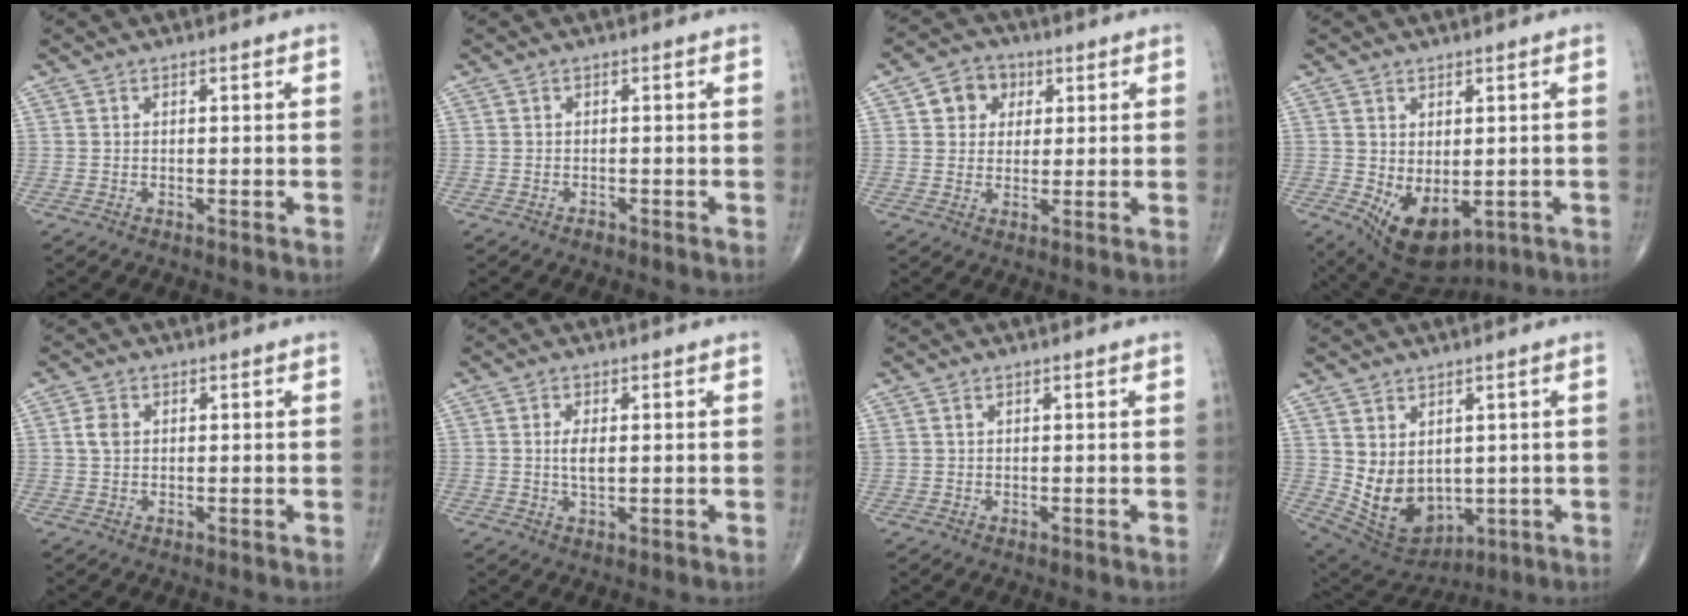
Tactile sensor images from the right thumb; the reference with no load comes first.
{"total": 0.6, "force": [-0.4, 0.3, 0.2], "torque": [0.002, 0.001, -0.009]}
{"total": 6.3, "force": [2.1, 5.3, 2.6], "torque": [-0.007, 0.000, 0.030]}
{"total": 9.4, "force": [-1.9, 5.6, 7.3], "torque": [-0.101, -0.005, -0.003]}
{"total": 2.6, "force": [0.6, 1.9, 1.7], "torque": [-0.032, 0.002, 0.010]}
{"total": 3.2, "force": [0.3, 1.4, 2.9], "torque": [-0.055, -0.005, 0.006]}
{"total": 0.8, "force": [0.5, 0.5, 0.4], "torque": [-0.009, 0.008, 0.013]}
{"total": 11.3, "force": [0.6, 8.2, 7.7], "torque": [-0.114, -0.012, 0.048]}